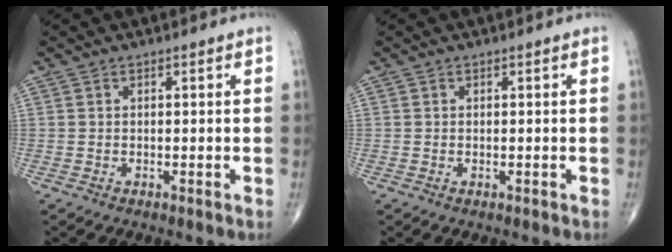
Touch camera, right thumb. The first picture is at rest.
{"total": 0.0}